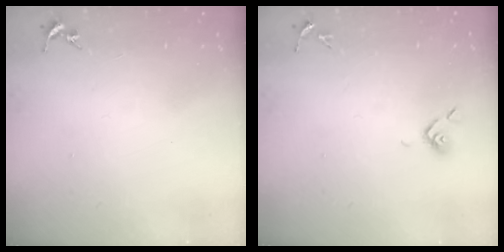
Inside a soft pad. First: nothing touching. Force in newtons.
{"total": 4.4, "press": 4.4, "slide": 0.7}